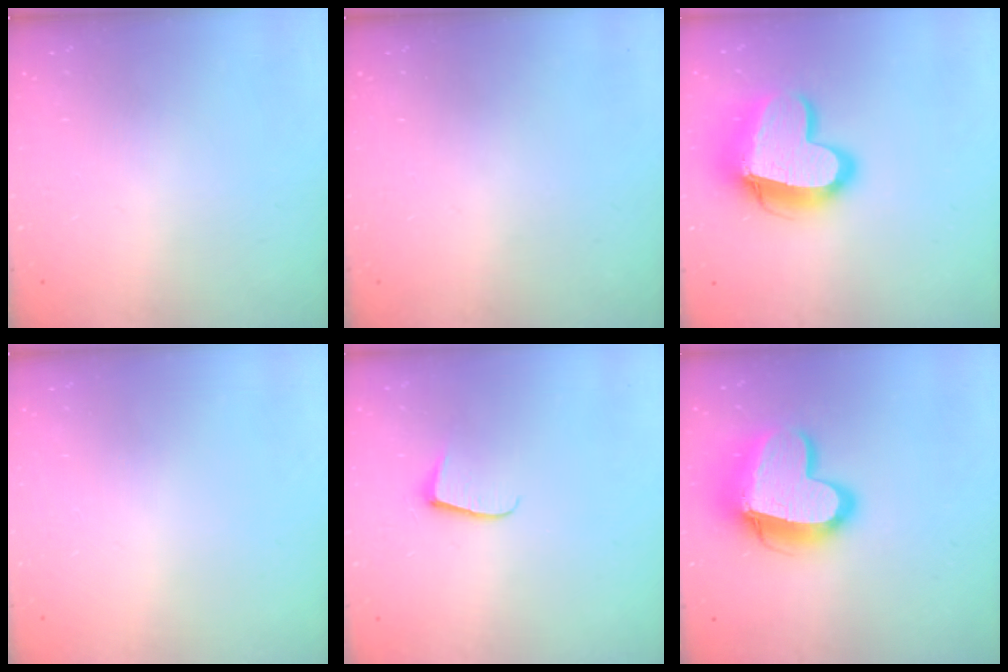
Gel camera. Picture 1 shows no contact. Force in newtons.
{"total": 0.0}
{"total": 17.7, "press": 17.6, "slide": 1.5}
{"total": 0.0}
{"total": 5.4, "press": 5.4, "slide": 0.5}
{"total": 17.7, "press": 17.6, "slide": 1.5}